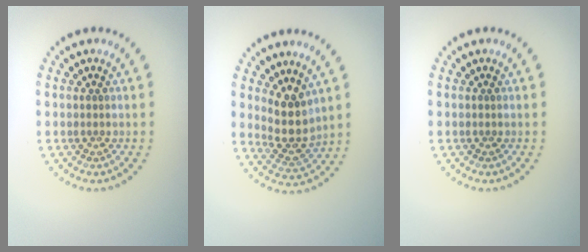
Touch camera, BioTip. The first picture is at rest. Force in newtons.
{"total": 3.6, "press": 3.0, "slide": 2.0}
{"total": 0.0}